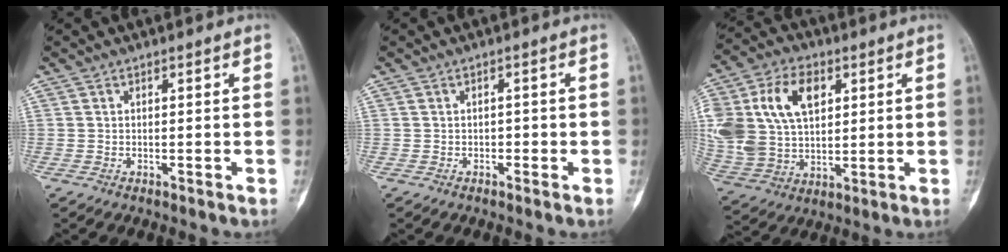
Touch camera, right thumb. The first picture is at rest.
{"total": 1.2, "force": [-0.4, 0.9, 0.6], "torque": [-0.001, 0.004, -0.009]}
{"total": 19.3, "force": [5.4, 12.8, 13.4], "torque": [-0.272, 0.004, 0.107]}